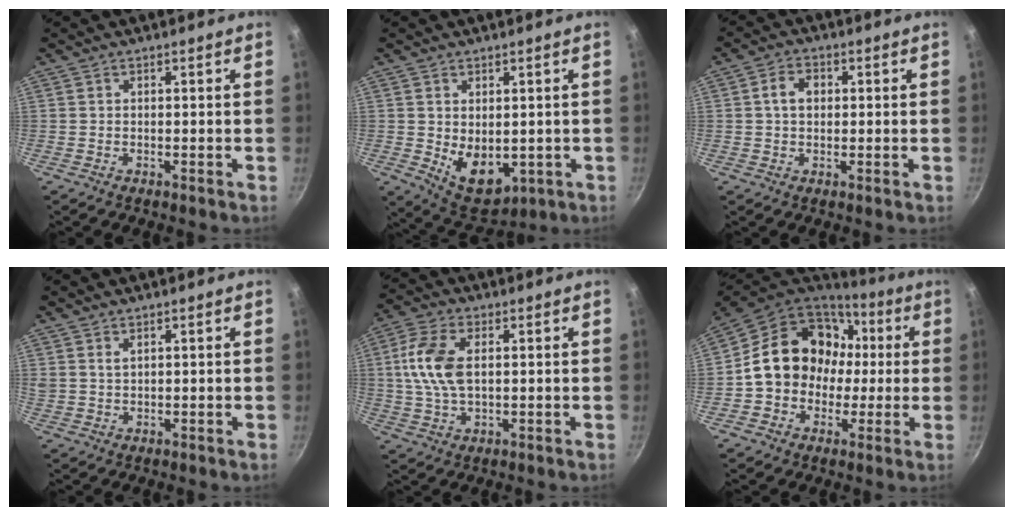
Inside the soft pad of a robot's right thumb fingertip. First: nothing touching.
{"total": 8.9, "force": [-0.3, 5.9, 6.6], "torque": [-0.078, -0.020, 0.017]}
{"total": 4.4, "force": [0.6, 3.3, 2.8], "torque": [-0.033, 0.011, 0.004]}
{"total": 1.7, "force": [1.0, 1.0, 1.0], "torque": [-0.015, -0.002, 0.021]}
{"total": 10.3, "force": [1.5, 5.7, 8.4], "torque": [-0.168, 0.011, 0.025]}
{"total": 18.8, "force": [1.3, 15.8, 10.0], "torque": [-0.136, 0.050, 0.019]}